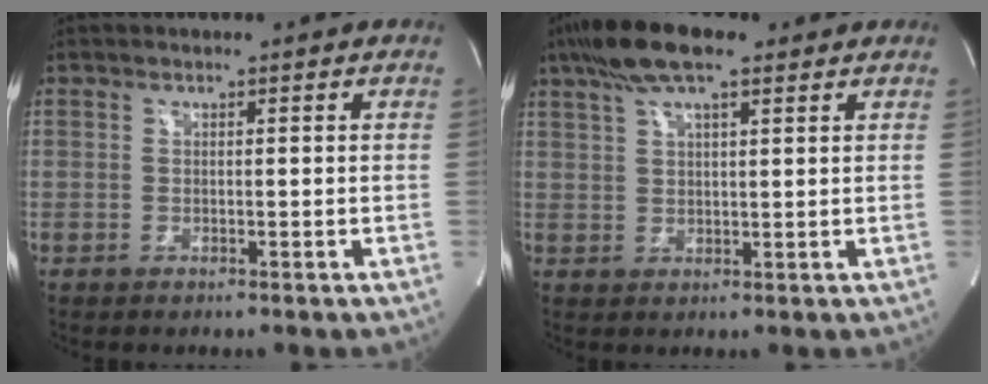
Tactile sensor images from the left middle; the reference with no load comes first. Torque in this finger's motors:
{"motor_torque": [1.23, -0.76, 0.15, 0.14]}